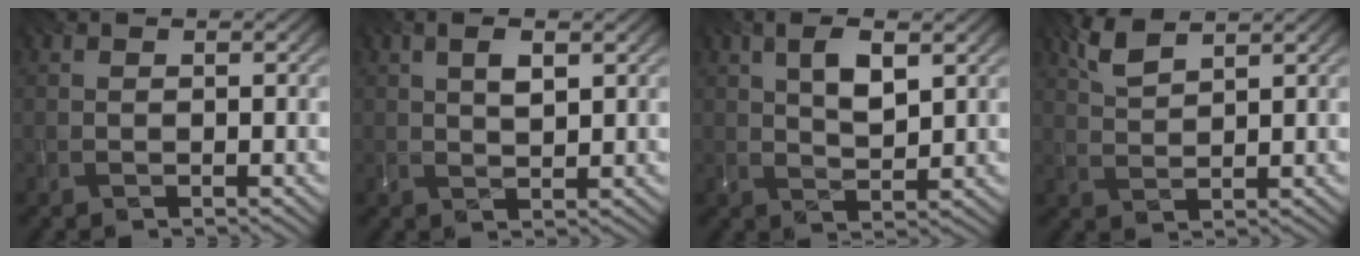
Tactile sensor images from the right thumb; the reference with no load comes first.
{"total": 3.1, "force": [1.3, 1.3, 2.6], "torque": [-0.054, 0.001, 0.027]}
{"total": 5.1, "force": [2.1, 2.1, 4.2], "torque": [-0.086, -0.001, 0.039]}
{"total": 4.0, "force": [2.9, 1.0, 2.5], "torque": [-0.068, 0.005, 0.064]}